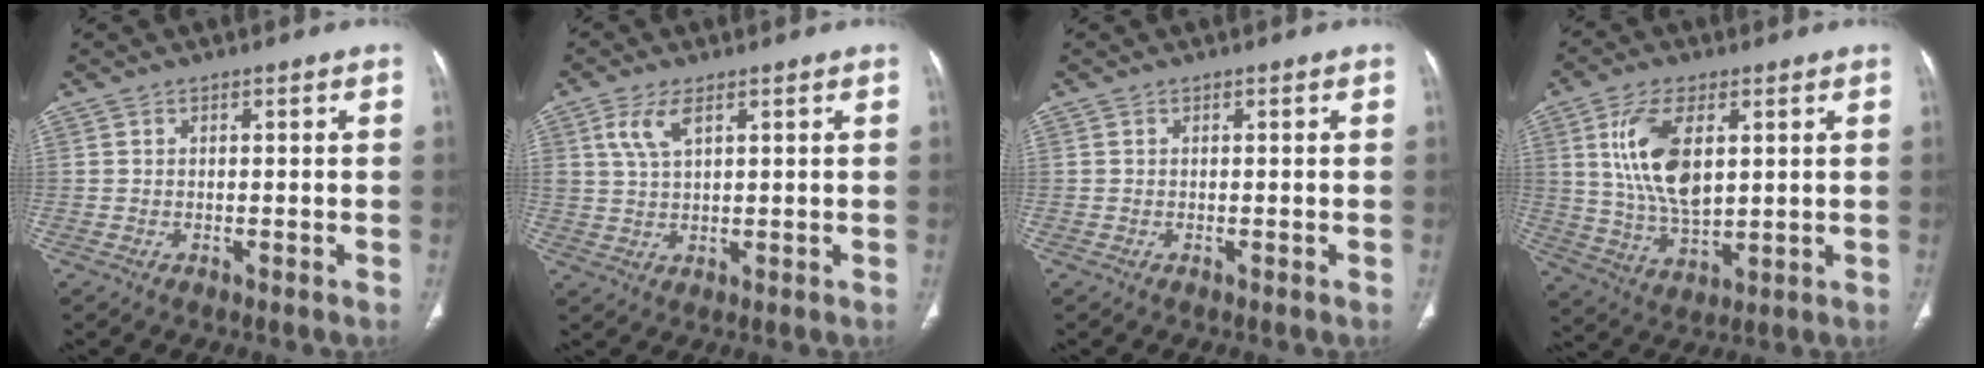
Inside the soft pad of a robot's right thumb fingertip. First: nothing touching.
{"total": 5.0, "force": [2.4, 2.3, 3.7], "torque": [-0.080, -0.003, 0.053]}
{"total": 0.0}
{"total": 13.3, "force": [3.6, 6.8, 10.8], "torque": [-0.202, -0.018, 0.075]}